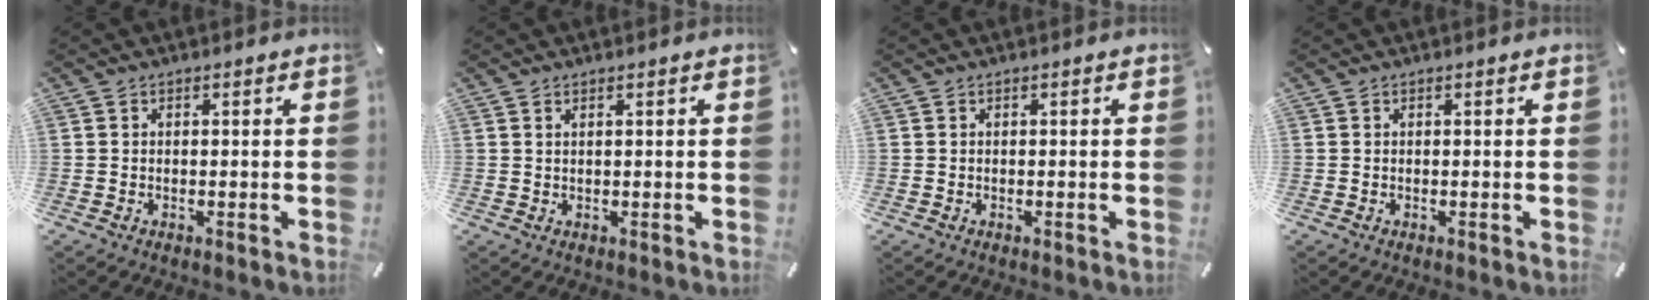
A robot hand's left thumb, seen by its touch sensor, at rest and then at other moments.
{"total": 0.9, "force": [0.6, 0.0, 0.7], "torque": [-0.012, -0.001, 0.010]}
{"total": 0.0}
{"total": 0.0}